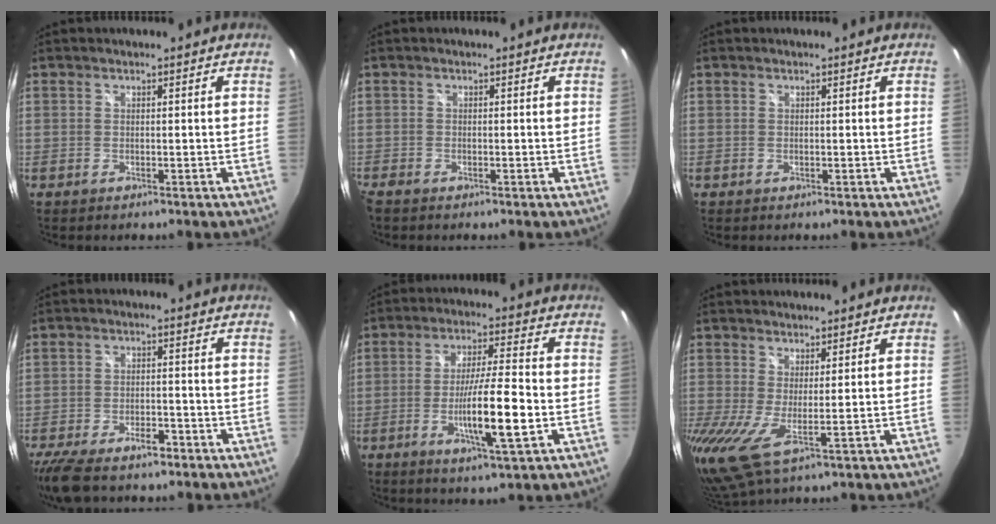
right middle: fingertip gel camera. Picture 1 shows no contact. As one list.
[{"total": 1.6, "force": [-1.4, 0.5, 0.5], "torque": [-0.014, -0.007, -0.029]}, {"total": 0.0}, {"total": 10.4, "force": [-8.1, 3.7, 5.5], "torque": [-0.130, -0.021, -0.137]}, {"total": 10.8, "force": [-3.3, 0.5, 10.3], "torque": [-0.185, -0.011, -0.058]}, {"total": 6.8, "force": [1.6, 1.3, 6.4], "torque": [-0.123, -0.015, 0.020]}]